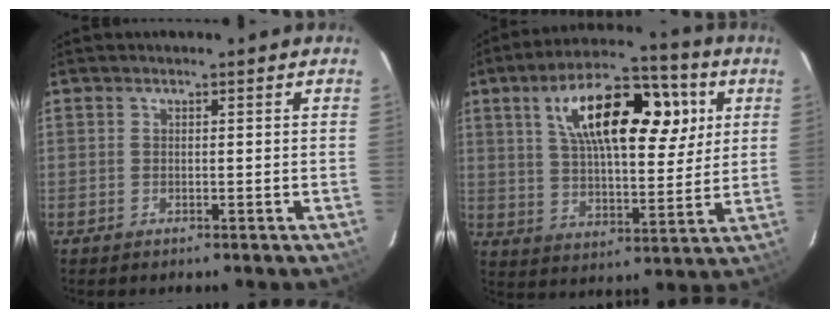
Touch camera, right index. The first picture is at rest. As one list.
[{"total": 20.2, "force": [7.5, 9.0, 16.5], "torque": [-0.293, 0.035, 0.119]}]